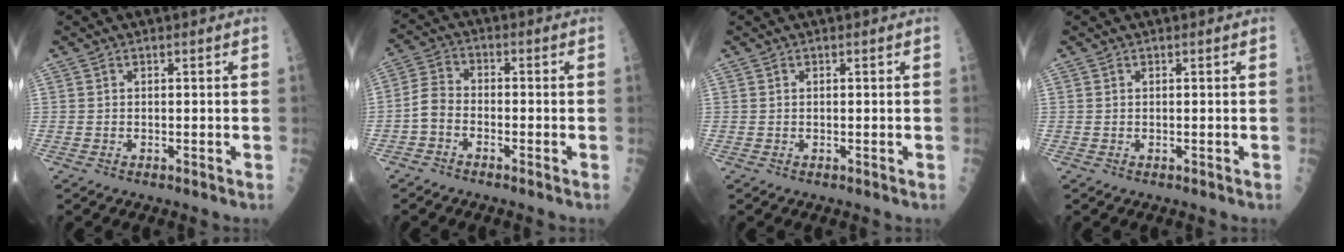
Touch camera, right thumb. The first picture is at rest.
{"total": 4.4, "force": [-2.2, 2.6, 2.8], "torque": [-0.055, 0.025, -0.054]}
{"total": 0.0}
{"total": 0.0}